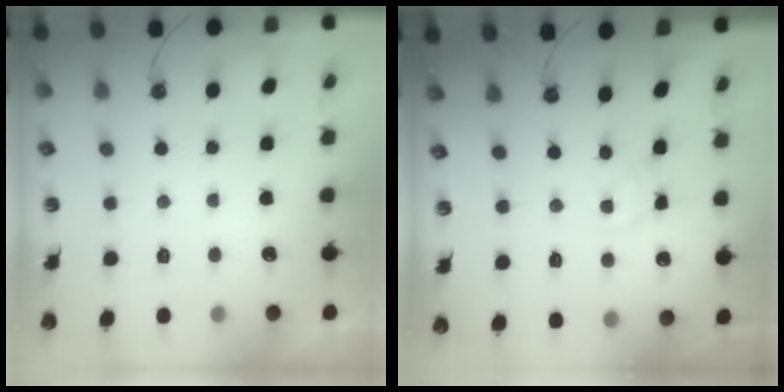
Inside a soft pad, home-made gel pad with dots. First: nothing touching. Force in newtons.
{"total": 3.7, "press": 3.7, "slide": 0.3}